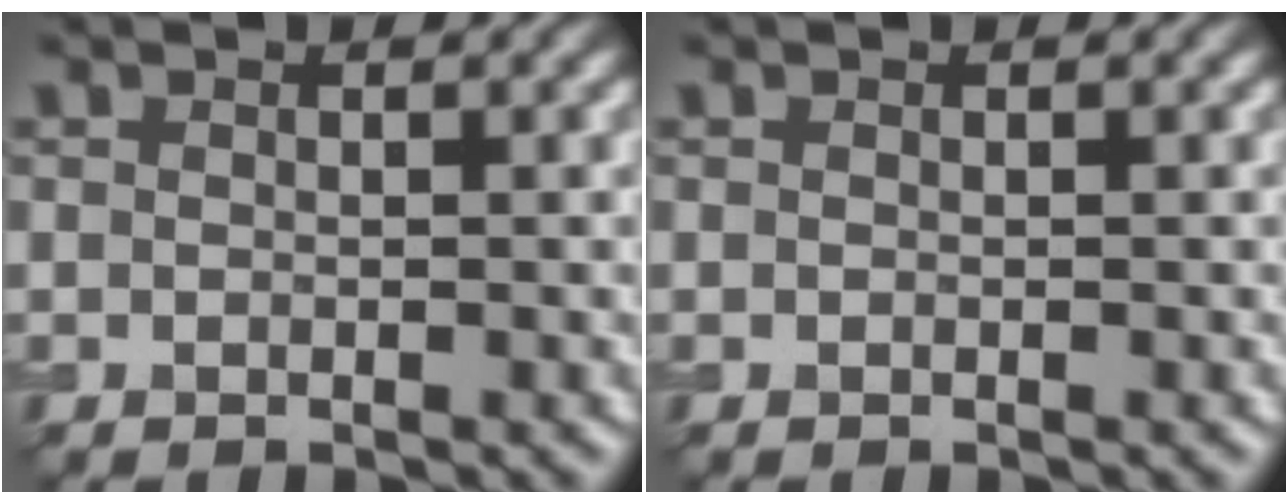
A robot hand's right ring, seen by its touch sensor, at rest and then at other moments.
{"total": 0.0}